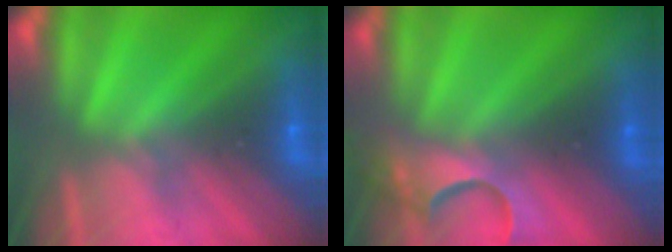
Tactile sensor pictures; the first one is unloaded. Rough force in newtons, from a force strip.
{"total": 4.8}